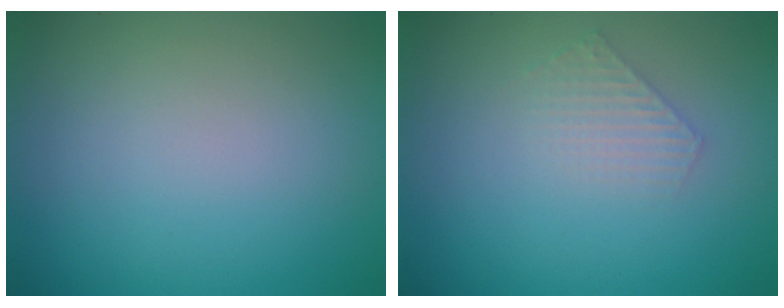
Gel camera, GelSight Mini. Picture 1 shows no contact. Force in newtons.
{"total": 1.5, "press": 1.5, "slide": 0.3}